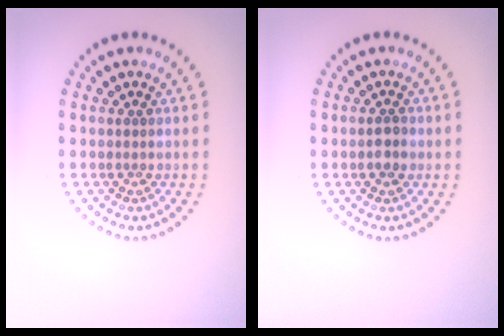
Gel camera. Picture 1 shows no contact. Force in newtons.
{"total": 1.4, "press": 1.4, "slide": 0.2}